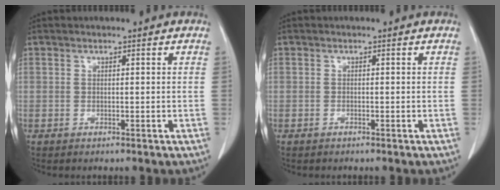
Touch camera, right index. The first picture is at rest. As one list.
[{"total": 0.0}]